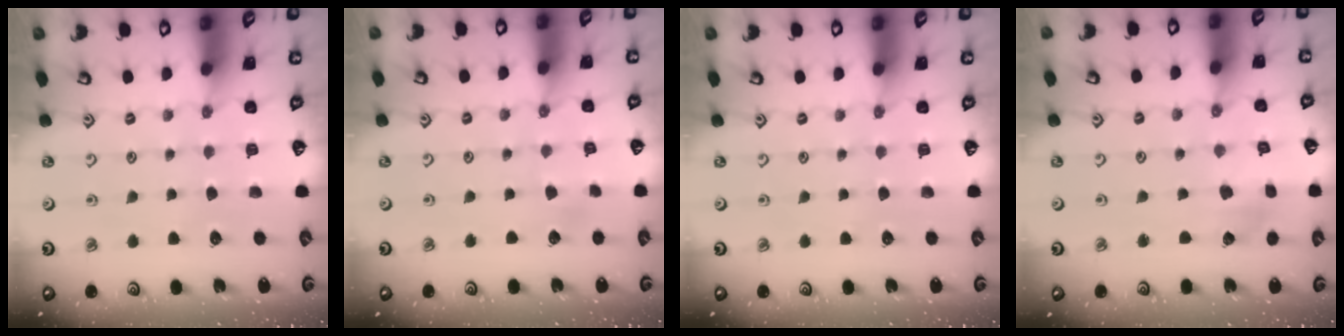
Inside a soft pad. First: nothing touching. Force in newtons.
{"total": 1.7, "press": 1.7, "slide": 0.1}
{"total": 0.0}
{"total": 2.6, "press": 2.6, "slide": 0.4}